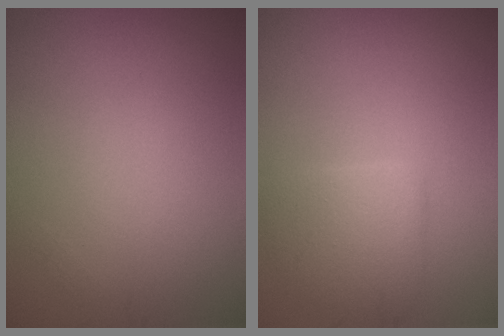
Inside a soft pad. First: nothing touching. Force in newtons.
{"total": 2.9, "press": 2.9, "slide": 0.3}